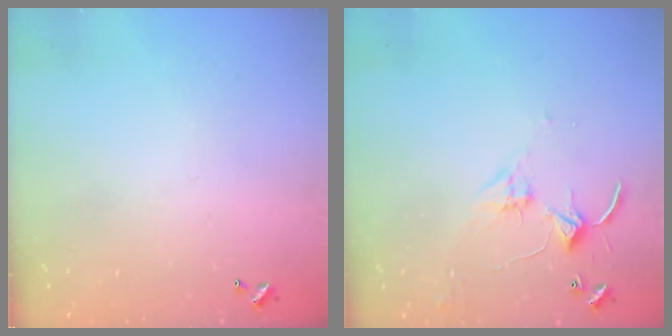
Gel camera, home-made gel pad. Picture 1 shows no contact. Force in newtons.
{"total": 2.8, "press": 2.8, "slide": 0.4}